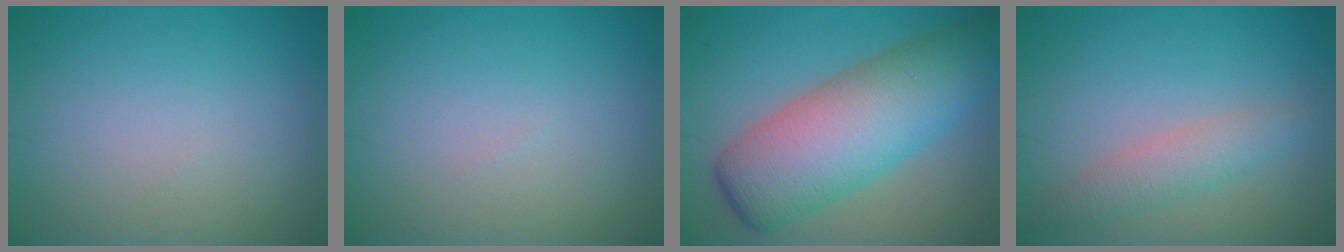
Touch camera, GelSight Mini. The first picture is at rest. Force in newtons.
{"total": 0.0}
{"total": 10.9, "press": 10.8, "slide": 0.4}
{"total": 2.7, "press": 2.6, "slide": 0.2}